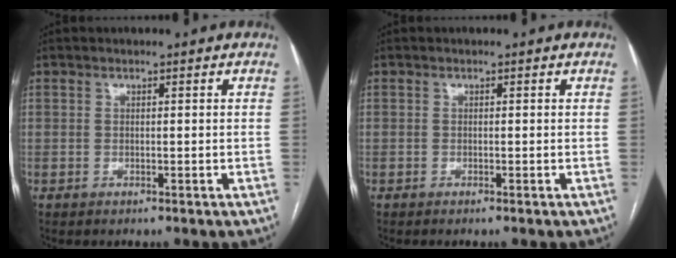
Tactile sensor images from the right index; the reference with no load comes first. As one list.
[{"total": 0.0}]